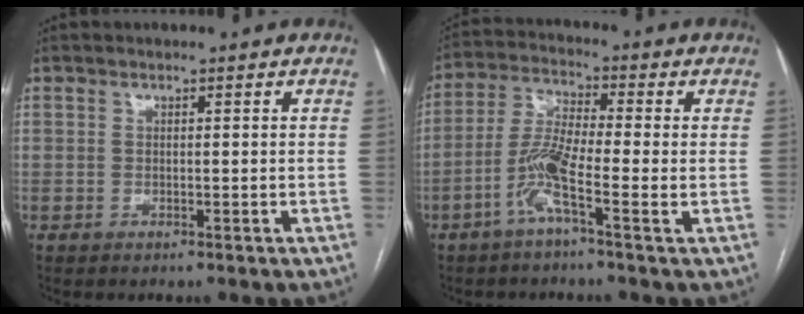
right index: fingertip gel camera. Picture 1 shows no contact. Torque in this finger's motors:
{"motor_torque": [0.19, -0.26, 0.26, 0.13]}